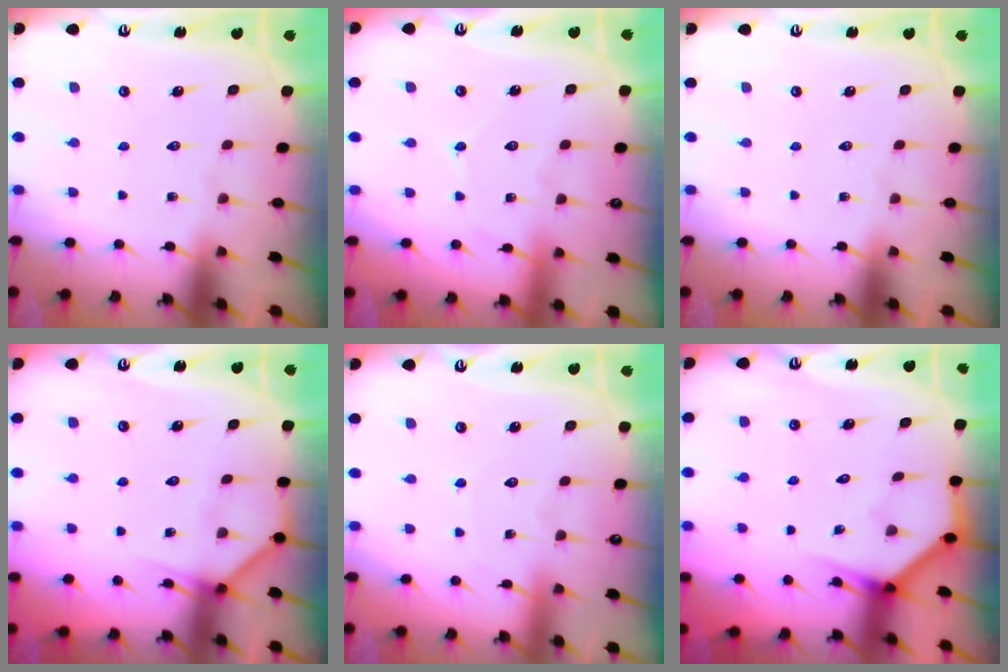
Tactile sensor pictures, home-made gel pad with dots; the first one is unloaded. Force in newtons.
{"total": 3.9, "press": 3.9, "slide": 0.4}
{"total": 0.0}
{"total": 5.3, "press": 5.3, "slide": 0.5}
{"total": 3.0, "press": 3.0, "slide": 0.4}
{"total": 3.8, "press": 3.8, "slide": 0.3}